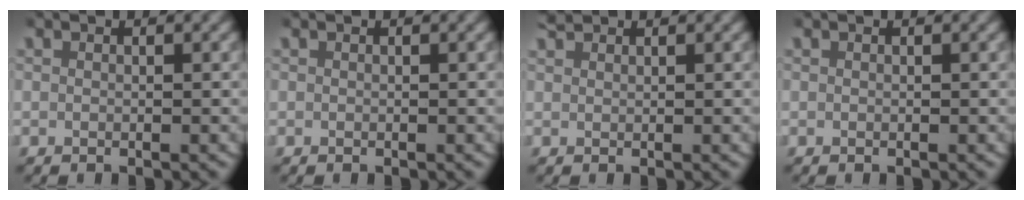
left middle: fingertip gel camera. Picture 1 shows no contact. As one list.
[{"total": 0.0}, {"total": 1.0, "force": [1.0, 0.0, 0.0], "torque": [-0.003, 0.001, 0.020]}, {"total": 0.0}]